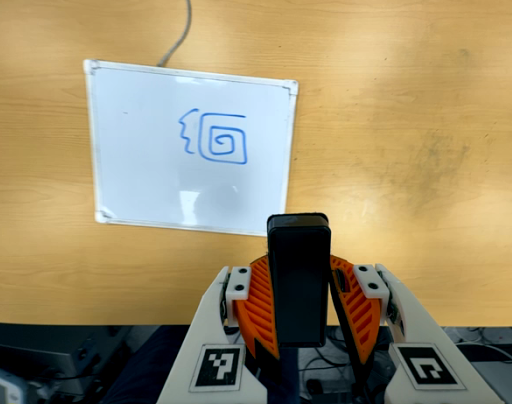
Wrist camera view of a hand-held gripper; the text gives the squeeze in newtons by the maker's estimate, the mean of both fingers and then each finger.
{"total": 6.7, "left": 6.3, "right": 7.2}